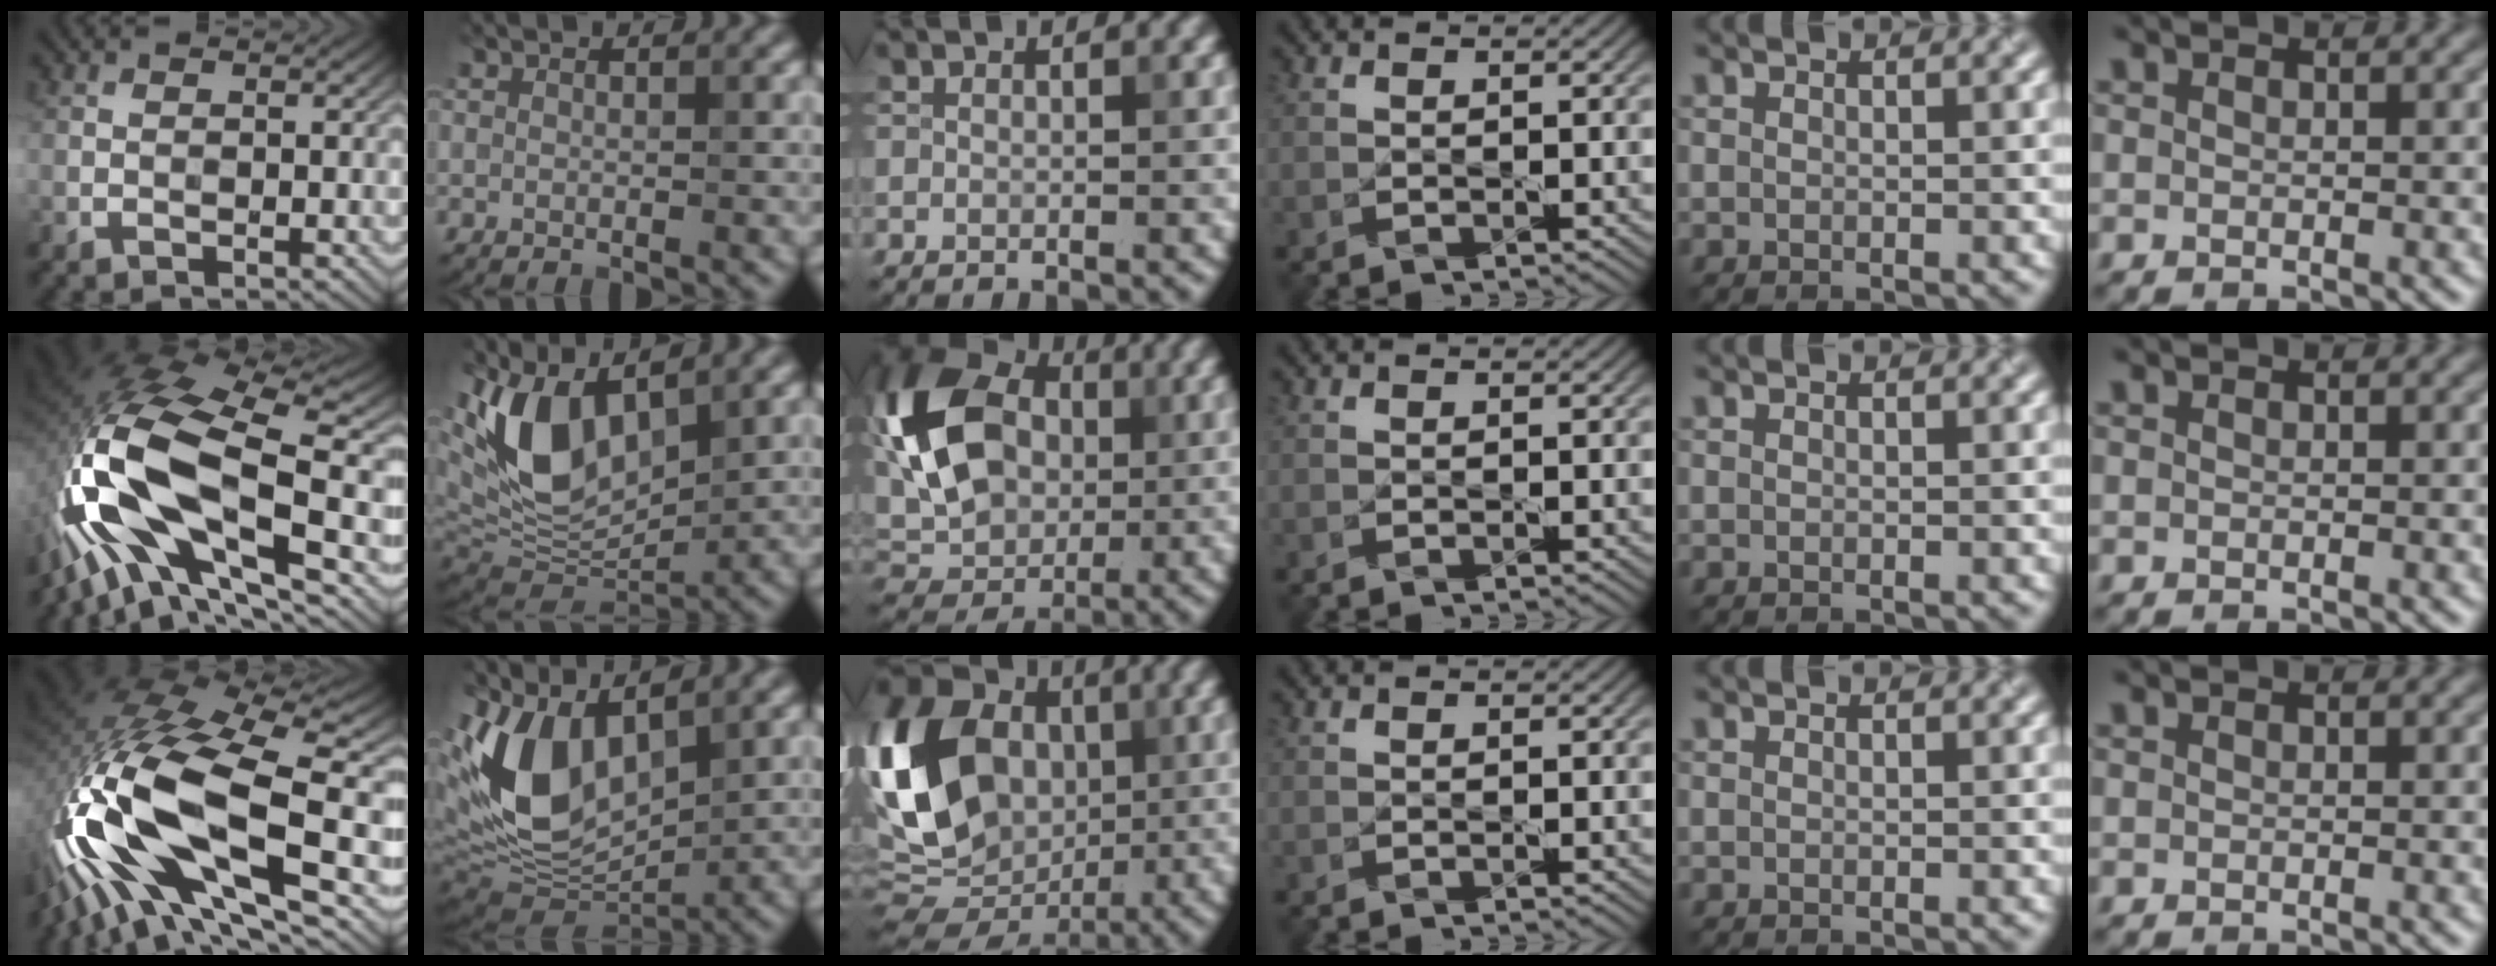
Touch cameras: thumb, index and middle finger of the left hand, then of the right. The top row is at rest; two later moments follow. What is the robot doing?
{"motion": "lift_and_place", "object": "knife"}